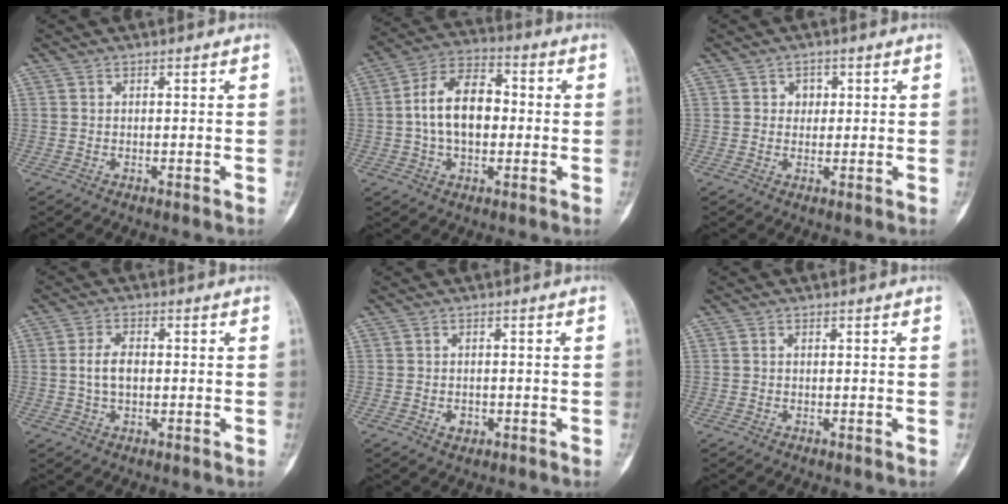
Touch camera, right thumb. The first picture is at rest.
{"total": 13.0, "force": [0.0, 8.1, 10.1], "torque": [-0.162, 0.030, -0.008]}
{"total": 2.4, "force": [0.6, 2.1, 1.0], "torque": [0.004, 0.001, 0.006]}
{"total": 4.7, "force": [-0.1, 2.7, 3.8], "torque": [-0.072, 0.009, -0.003]}
{"total": 2.0, "force": [-0.7, 1.5, 1.1], "torque": [-0.008, 0.004, -0.007]}
{"total": 0.0}